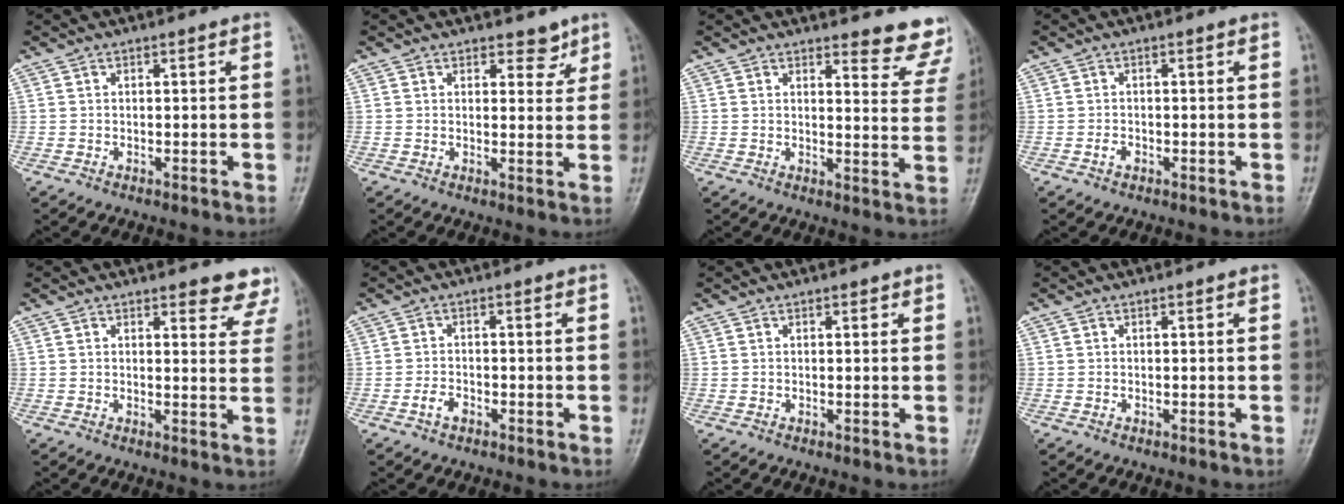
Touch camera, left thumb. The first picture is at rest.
{"total": 3.6, "force": [2.6, 2.1, 1.3], "torque": [0.009, -0.016, 0.034]}
{"total": 8.4, "force": [8.0, 2.3, 1.3], "torque": [0.025, -0.067, 0.068]}
{"total": 1.5, "force": [-0.6, 1.1, 0.8], "torque": [-0.012, 0.003, -0.013]}
{"total": 6.7, "force": [6.1, 2.4, 1.4], "torque": [0.024, -0.035, 0.047]}
{"total": 2.6, "force": [-1.4, 1.6, 1.5], "torque": [-0.027, 0.009, -0.026]}
{"total": 1.1, "force": [0.6, 0.6, 0.6], "torque": [-0.001, -0.001, 0.006]}
{"total": 0.0}